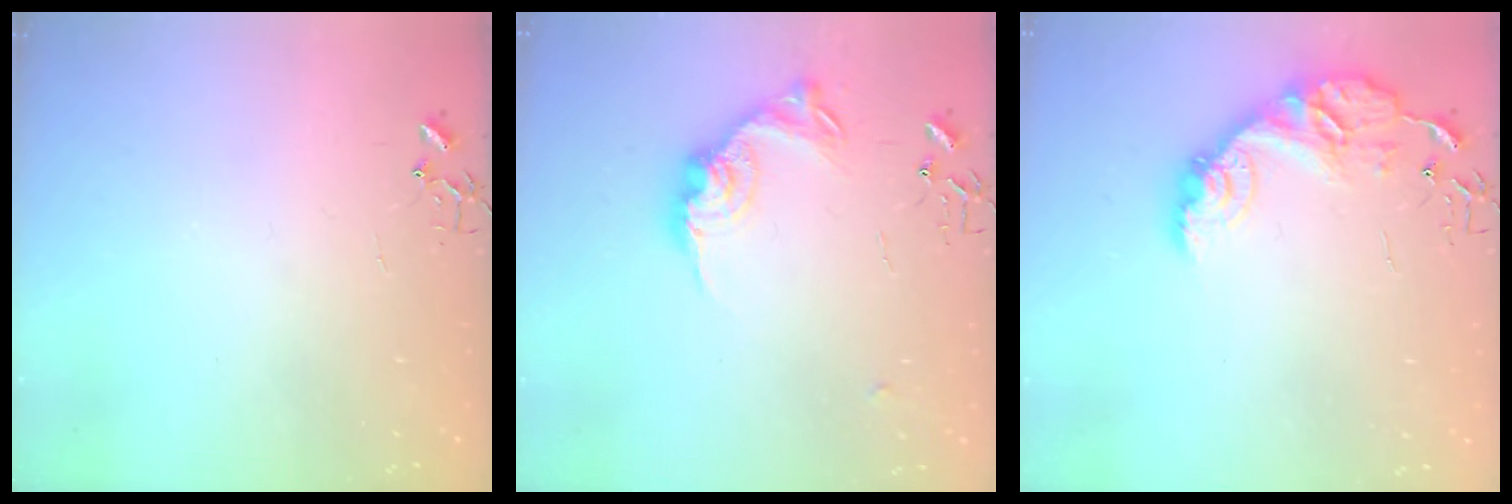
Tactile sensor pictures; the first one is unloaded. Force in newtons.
{"total": 15.6, "press": 15.6, "slide": 0.7}
{"total": 14.5, "press": 14.5, "slide": 1.0}